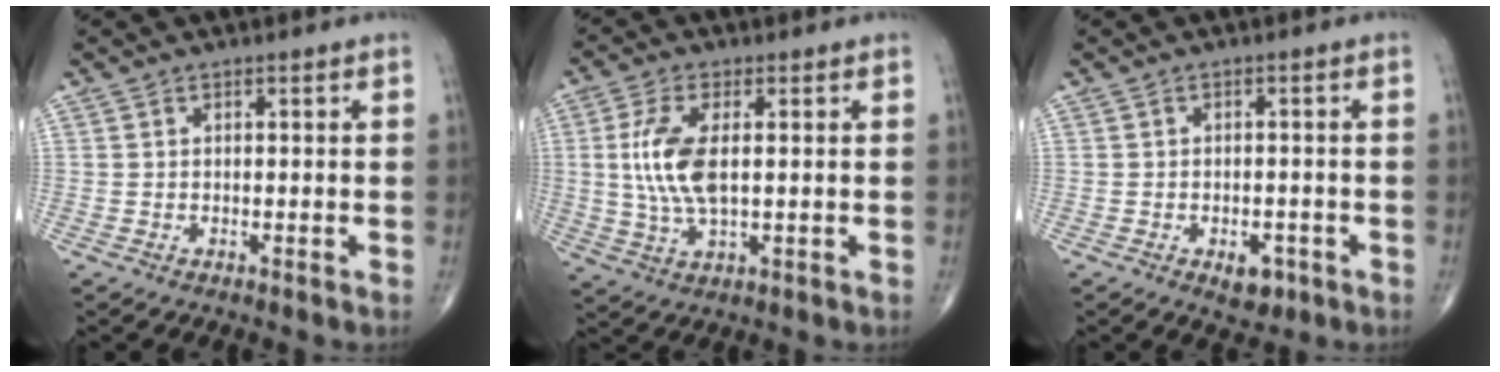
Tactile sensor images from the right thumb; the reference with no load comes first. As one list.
[{"total": 9.6, "force": [1.1, 4.1, 8.6], "torque": [-0.189, -0.006, 0.025]}, {"total": 3.6, "force": [-1.7, 2.2, 2.3], "torque": [-0.017, 0.008, -0.017]}]